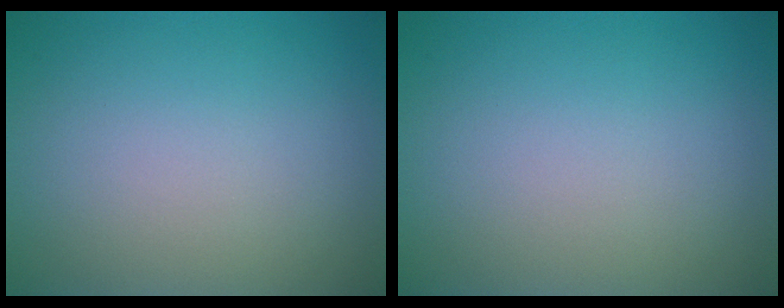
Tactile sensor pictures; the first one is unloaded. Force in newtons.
{"total": 0.0}